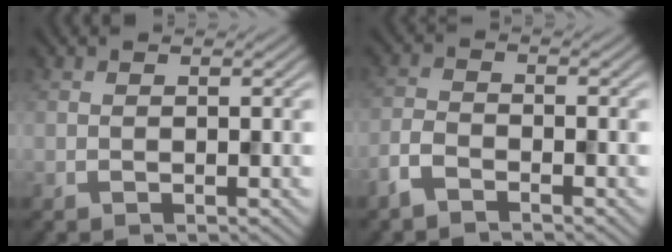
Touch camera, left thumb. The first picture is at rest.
{"total": 2.9, "force": [-2.3, 0.9, 1.5], "torque": [-0.038, -0.003, -0.060]}